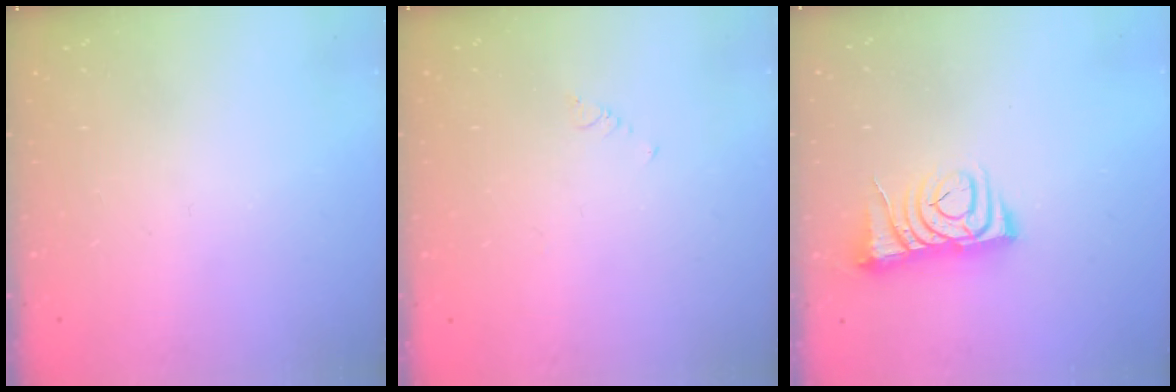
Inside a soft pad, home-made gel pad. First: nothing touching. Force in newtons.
{"total": 0.7, "press": 0.6, "slide": 0.2}
{"total": 6.8, "press": 6.7, "slide": 1.0}